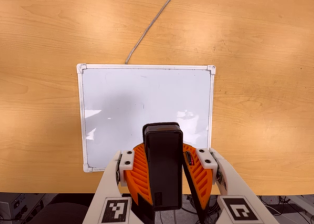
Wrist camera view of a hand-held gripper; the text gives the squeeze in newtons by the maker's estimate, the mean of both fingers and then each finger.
{"total": 8.9, "left": 9.4, "right": 8.4}